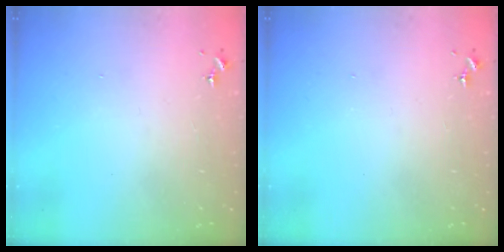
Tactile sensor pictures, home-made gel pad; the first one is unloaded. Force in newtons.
{"total": 0.0}